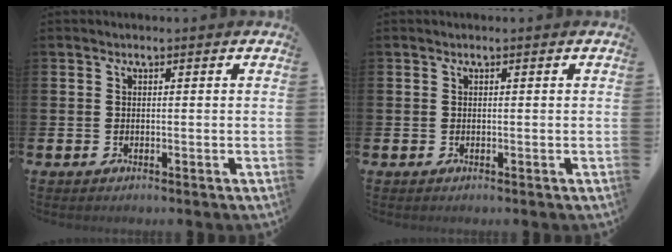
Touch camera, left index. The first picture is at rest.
{"total": 0.0}